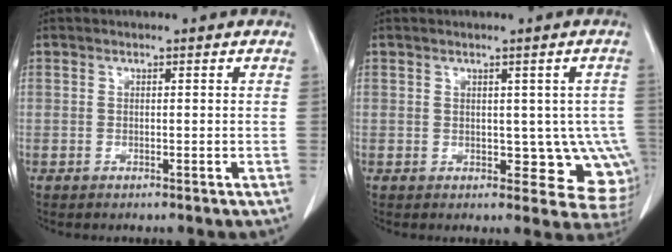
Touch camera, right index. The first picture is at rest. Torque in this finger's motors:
{"motor_torque": [-0.01, 0.10, 0.02, 0.00]}